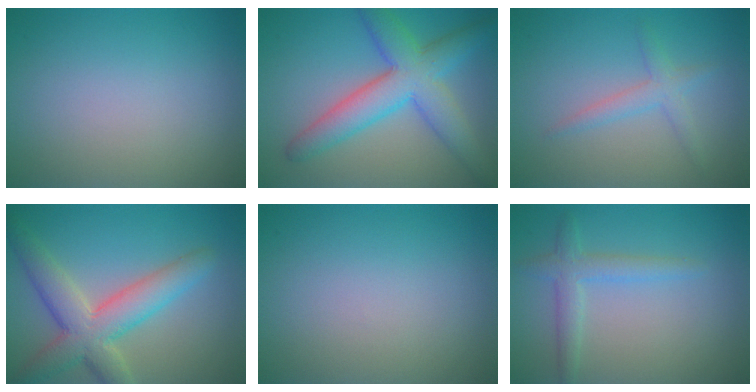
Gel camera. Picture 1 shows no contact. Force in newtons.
{"total": 7.2, "press": 7.2, "slide": 0.1}
{"total": 2.0, "press": 1.9, "slide": 0.2}
{"total": 6.6, "press": 6.6, "slide": 0.4}
{"total": 0.0}
{"total": 2.4, "press": 2.4, "slide": 0.1}